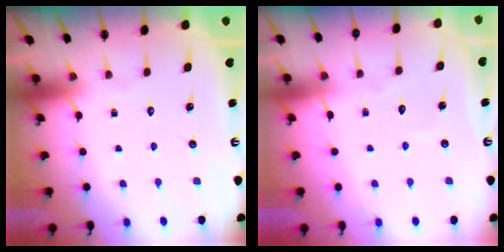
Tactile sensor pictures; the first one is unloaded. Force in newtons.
{"total": 2.1, "press": 2.1, "slide": 0.2}